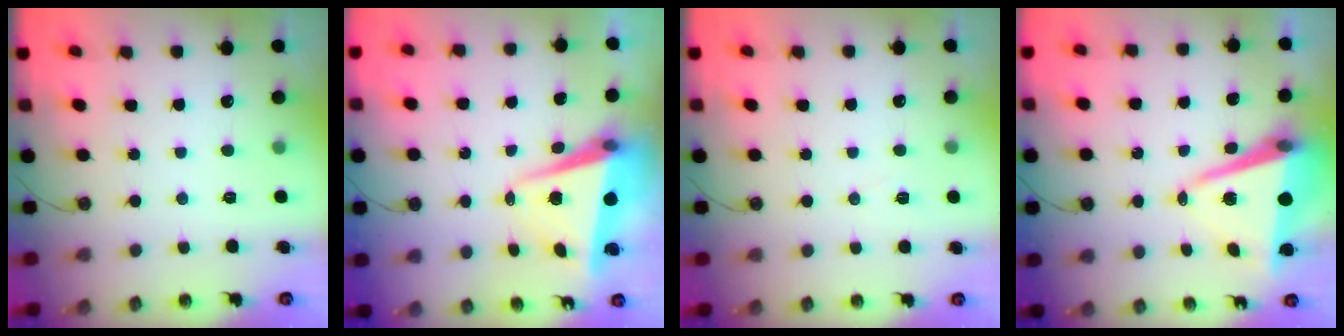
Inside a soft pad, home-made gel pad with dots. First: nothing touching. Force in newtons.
{"total": 6.6, "press": 6.3, "slide": 1.8}
{"total": 6.2, "press": 4.4, "slide": 4.4}
{"total": 10.4, "press": 9.9, "slide": 3.4}